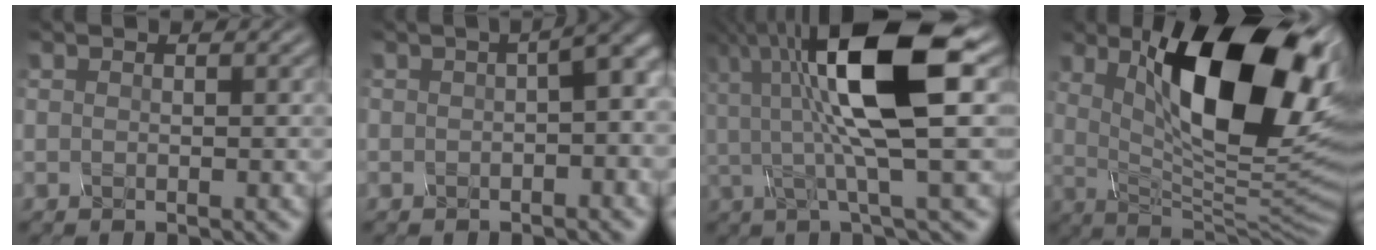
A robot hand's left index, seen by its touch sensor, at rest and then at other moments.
{"total": 3.9, "force": [-0.1, 1.2, 3.7], "torque": [-0.044, 0.012, -0.005]}
{"total": 10.5, "force": [2.2, 2.3, 10.0], "torque": [-0.181, 0.002, 0.040]}
{"total": 13.9, "force": [4.5, 5.7, 11.9], "torque": [-0.166, -0.002, 0.070]}